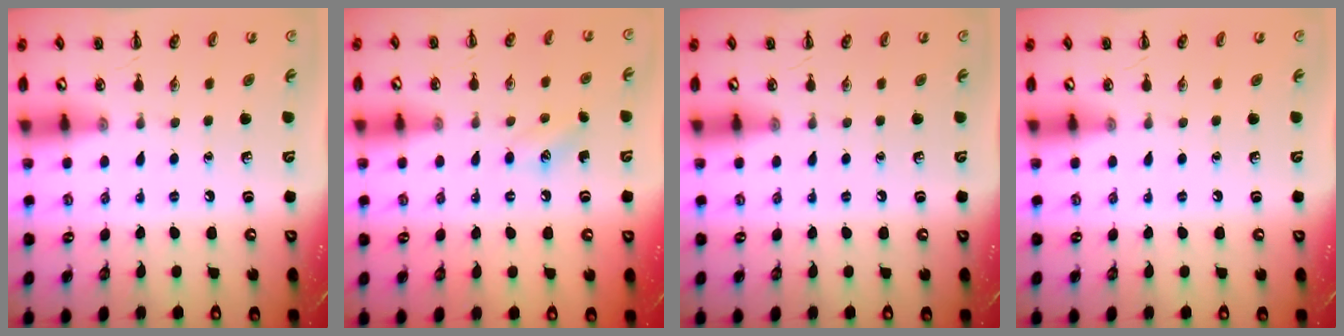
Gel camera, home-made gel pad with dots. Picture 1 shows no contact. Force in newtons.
{"total": 6.7, "press": 6.4, "slide": 2.0}
{"total": 0.0}
{"total": 0.0}